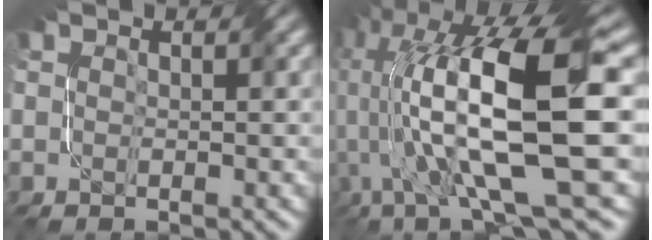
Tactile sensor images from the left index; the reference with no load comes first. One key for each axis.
{"total": 16.0, "fx": -0.2, "fy": 4.1, "fz": 15.4, "tx": -0.284, "ty": 0.019, "tz": 0.011}